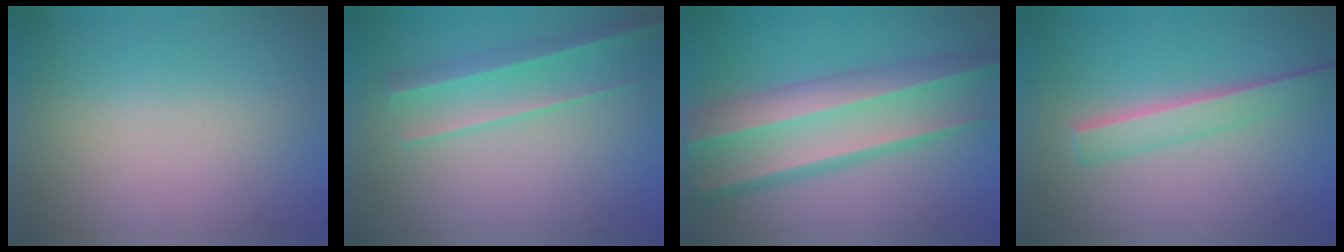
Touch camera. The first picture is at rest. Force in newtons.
{"total": 2.2}
{"total": 6.6}
{"total": 2.2}